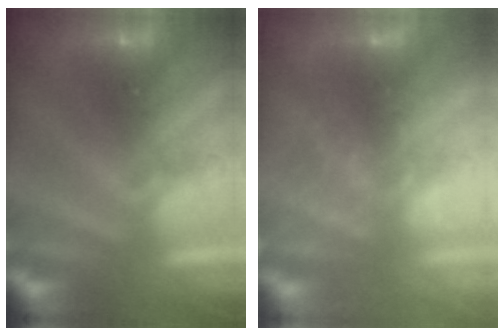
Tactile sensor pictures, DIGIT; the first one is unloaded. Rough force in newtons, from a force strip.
{"total": 2.3}